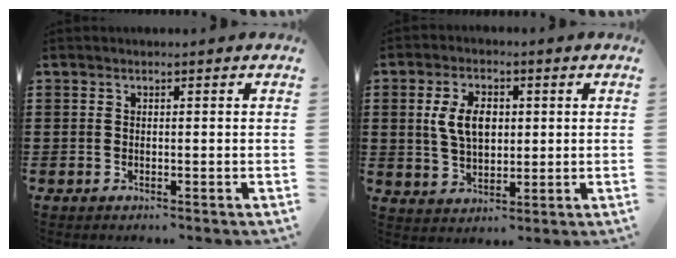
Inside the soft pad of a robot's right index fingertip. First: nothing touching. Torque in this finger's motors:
{"motor_torque": [1.08, 1.06, 0.62, 0.11]}